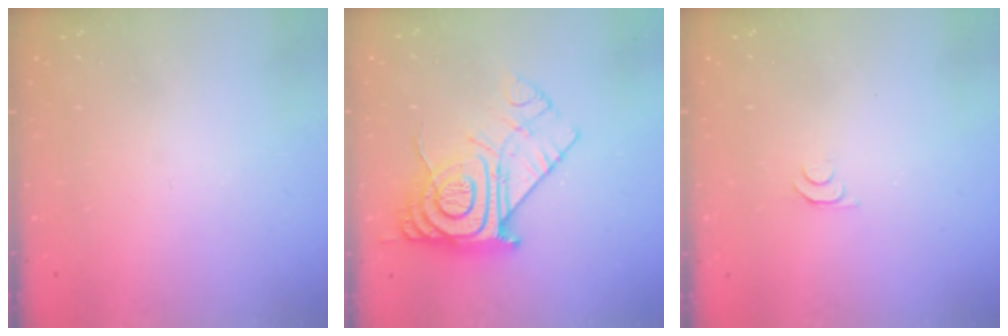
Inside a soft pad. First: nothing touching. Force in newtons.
{"total": 14.8, "press": 14.7, "slide": 1.3}
{"total": 4.6, "press": 4.5, "slide": 0.7}